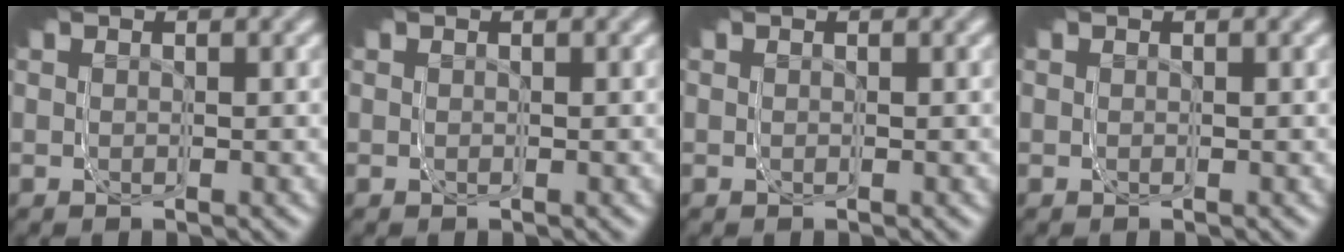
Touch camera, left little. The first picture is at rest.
{"total": 0.0}
{"total": 0.0}
{"total": 0.0}